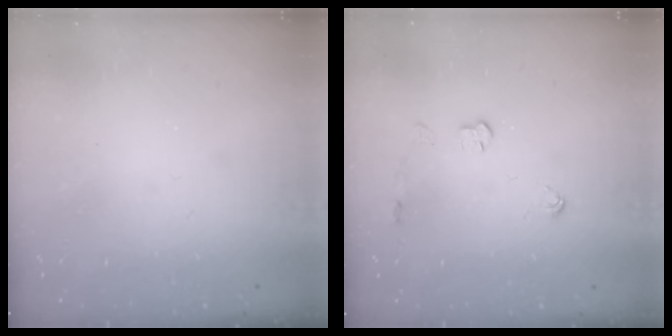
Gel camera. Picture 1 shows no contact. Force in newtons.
{"total": 3.7, "press": 3.7, "slide": 0.5}